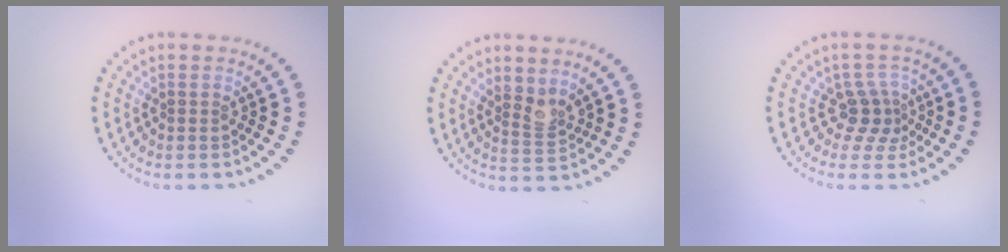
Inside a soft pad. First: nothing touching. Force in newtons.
{"total": 2.1, "press": 1.8, "slide": 1.1}
{"total": 2.6, "press": 1.8, "slide": 1.8}